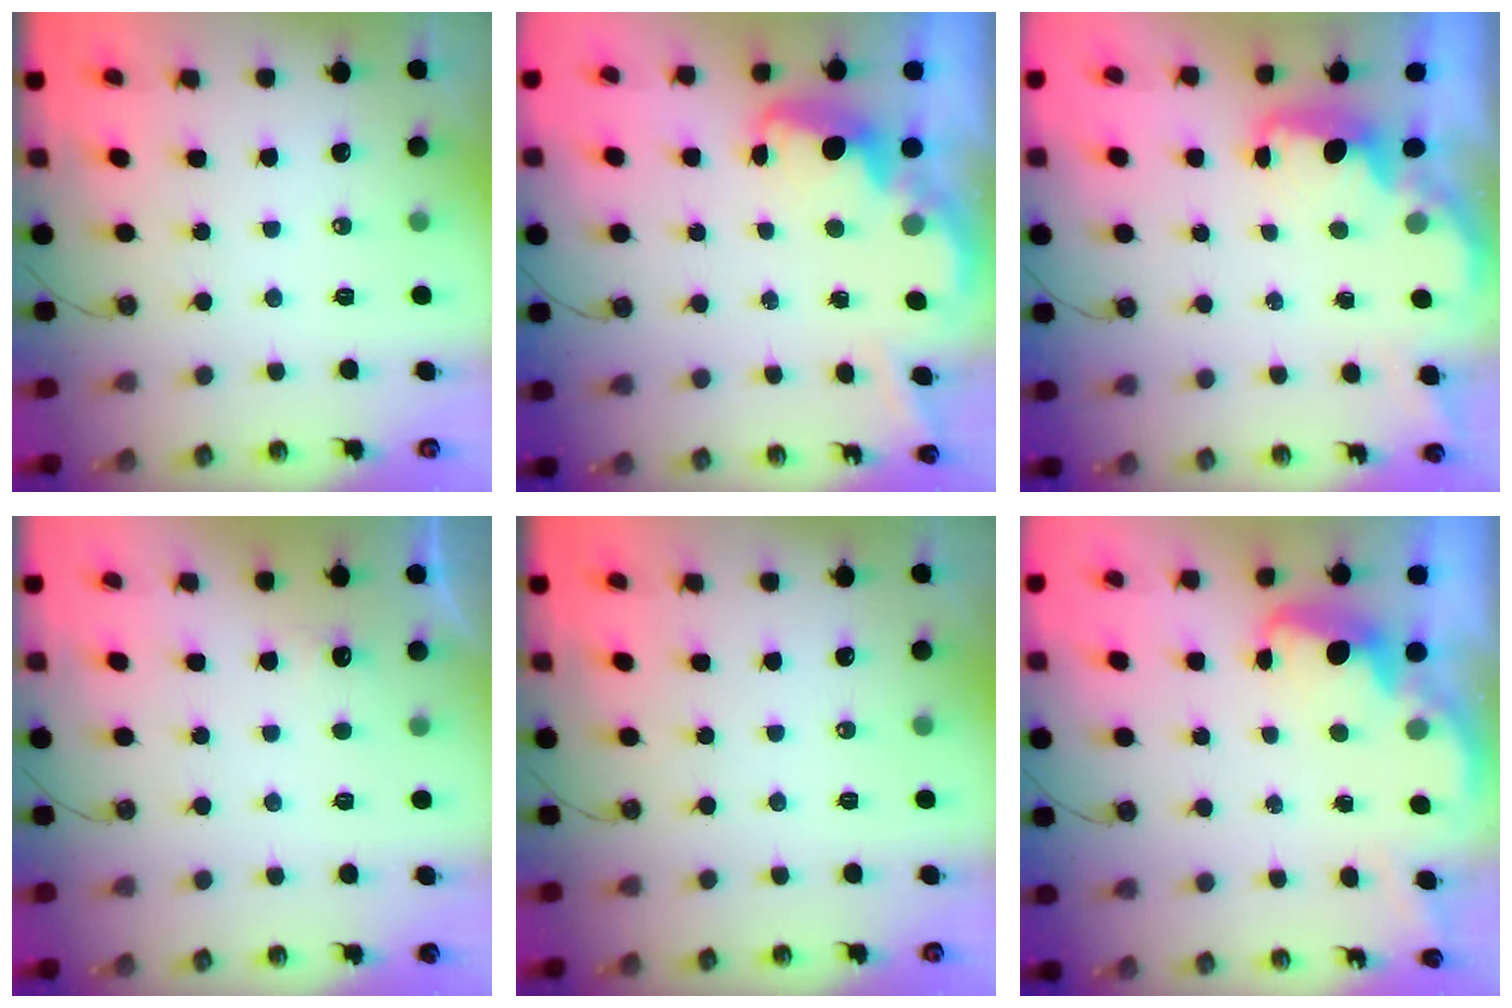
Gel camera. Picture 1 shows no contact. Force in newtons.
{"total": 3.8, "press": 3.7, "slide": 0.6}
{"total": 1.5, "press": 1.3, "slide": 0.7}
{"total": 4.1, "press": 3.9, "slide": 1.1}
{"total": 0.0}
{"total": 2.5, "press": 2.5, "slide": 0.4}